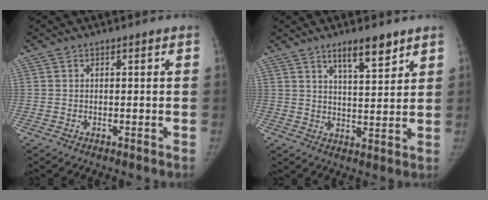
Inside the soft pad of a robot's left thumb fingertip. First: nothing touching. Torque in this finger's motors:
{"motor_torque": [0.53, -0.49, 0.78, -0.55, 0.12]}